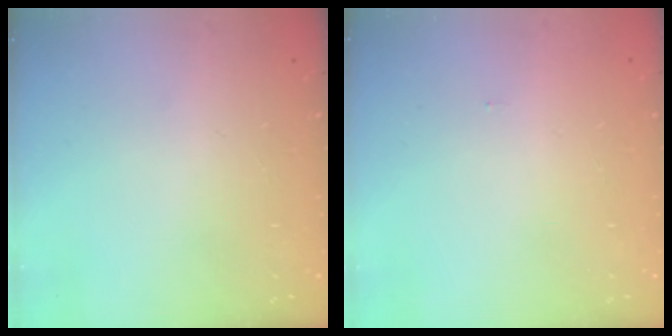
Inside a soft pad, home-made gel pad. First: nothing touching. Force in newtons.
{"total": 6.0, "press": 0.9, "slide": 5.9}